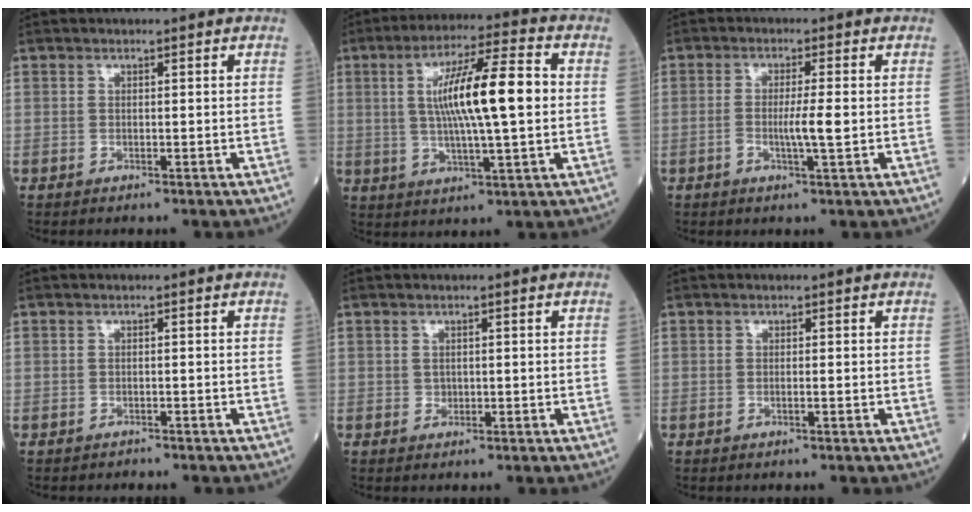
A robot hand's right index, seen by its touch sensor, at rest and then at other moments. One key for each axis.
{"total": 13.4, "fx": 1.3, "fy": 1.2, "fz": 13.3, "tx": -0.233, "ty": 0.014, "tz": 0.020}
{"total": 3.6, "fx": -0.6, "fy": -0.2, "fz": 3.5, "tx": -0.065, "ty": -0.004, "tz": -0.012}
{"total": 1.0, "fx": -0.9, "fy": 0.3, "fz": 0.0, "tx": -0.005, "ty": 0.000, "tz": -0.018}
{"total": 0.6, "fx": -0.1, "fy": 0.6, "fz": 0.1, "tx": 0.000, "ty": 0.002, "tz": -0.002}
{"total": 0.0}